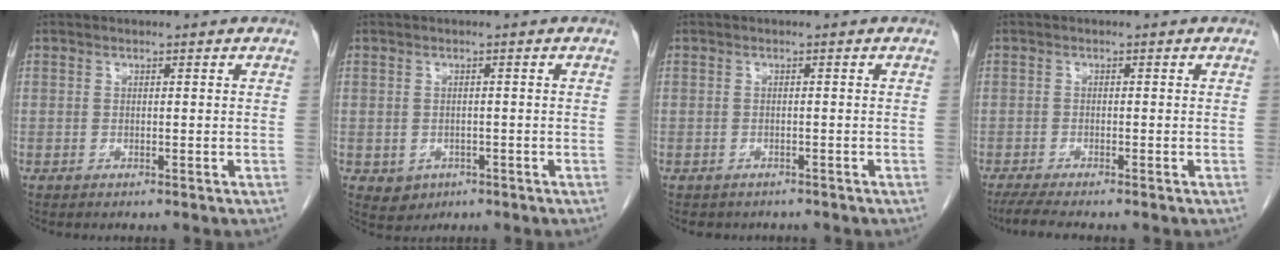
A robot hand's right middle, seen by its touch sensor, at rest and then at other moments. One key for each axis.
{"total": 2.8, "fx": -1.0, "fy": 2.5, "fz": 0.9, "tx": -0.012, "ty": 0.004, "tz": -0.003}
{"total": 3.3, "fx": -2.8, "fy": 1.6, "fz": 0.7, "tx": -0.015, "ty": 0.000, "tz": -0.033}
{"total": 4.0, "fx": -3.3, "fy": 0.0, "fz": 2.3, "tx": -0.042, "ty": -0.011, "tz": -0.055}